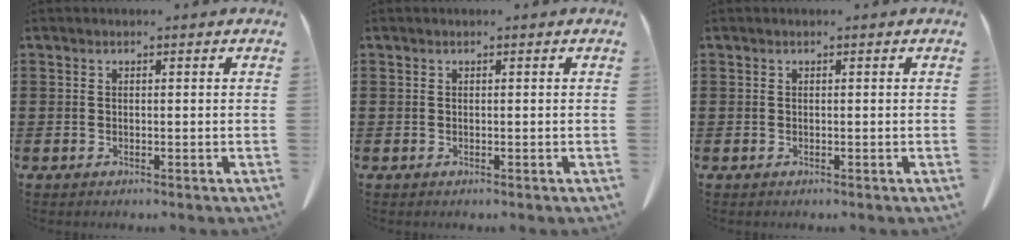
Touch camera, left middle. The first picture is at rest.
{"total": 0.0}
{"total": 0.0}